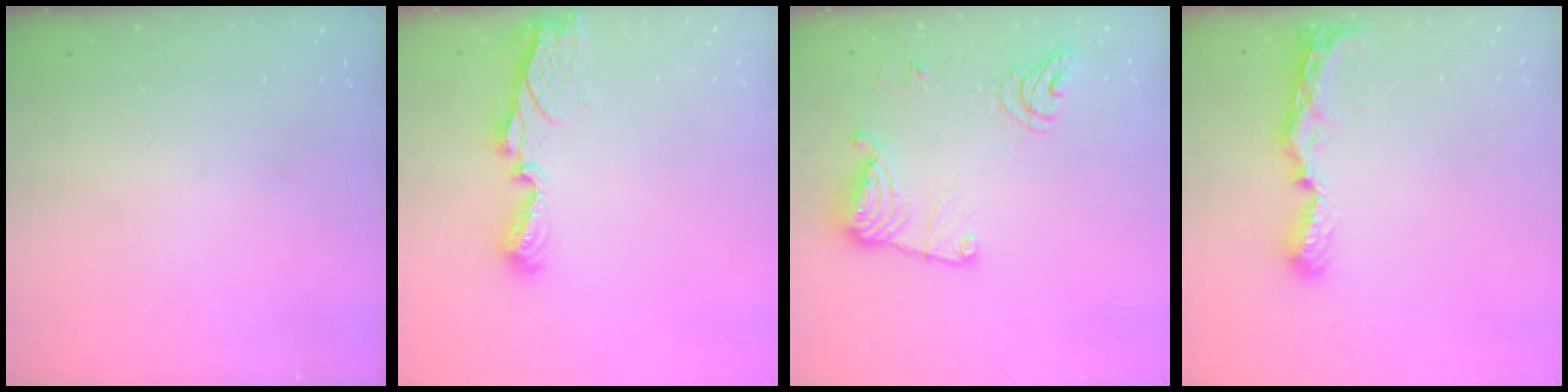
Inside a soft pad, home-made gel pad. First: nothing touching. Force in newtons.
{"total": 8.1, "press": 8.1, "slide": 0.5}
{"total": 14.9, "press": 14.9, "slide": 1.3}
{"total": 8.4, "press": 8.4, "slide": 0.4}